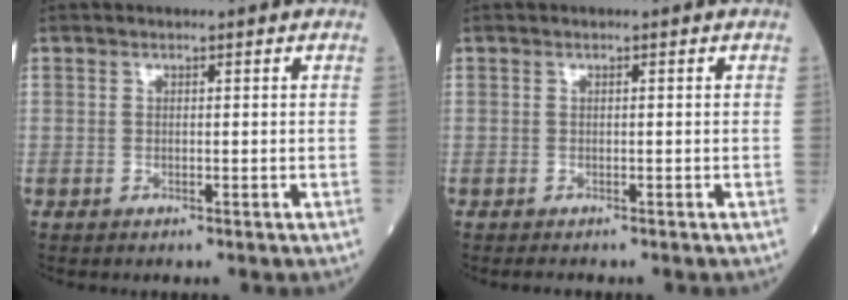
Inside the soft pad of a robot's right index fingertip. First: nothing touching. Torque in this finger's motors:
{"motor_torque": [-0.10, -0.05, -0.02, 0.01]}